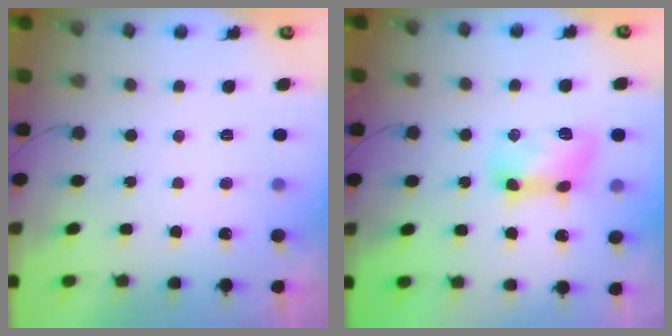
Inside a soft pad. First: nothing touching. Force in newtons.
{"total": 10.2, "press": 10.1, "slide": 1.2}